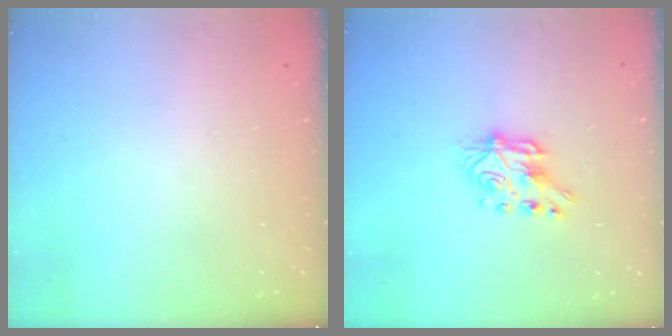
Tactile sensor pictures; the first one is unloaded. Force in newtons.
{"total": 6.9, "press": 6.9, "slide": 0.5}